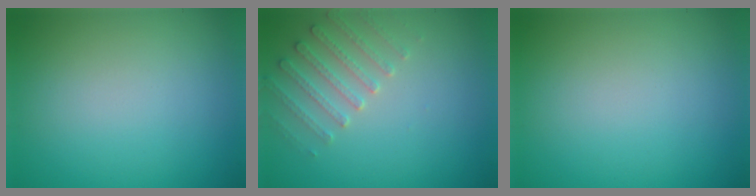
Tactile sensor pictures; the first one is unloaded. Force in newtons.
{"total": 2.6, "press": 2.6, "slide": 0.6}
{"total": 0.0}